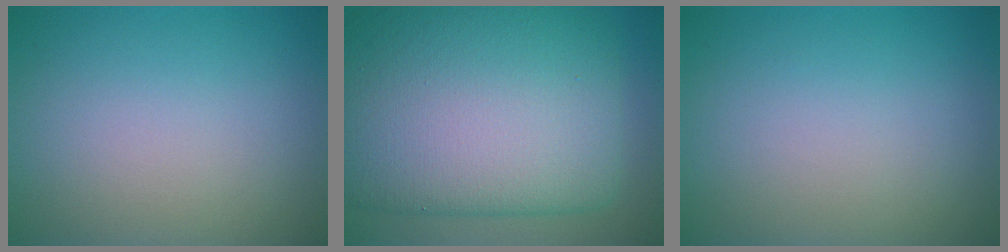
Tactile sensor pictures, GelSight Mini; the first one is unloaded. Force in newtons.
{"total": 15.1, "press": 15.1, "slide": 0.4}
{"total": 0.0}